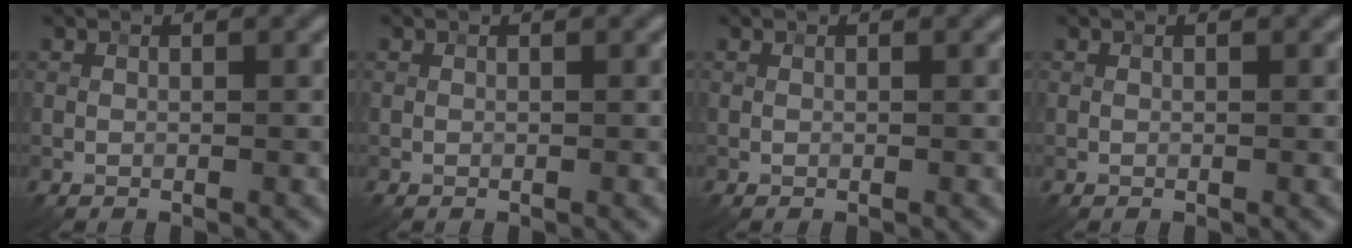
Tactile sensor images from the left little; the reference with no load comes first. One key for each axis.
{"total": 0.0}
{"total": 0.0}
{"total": 0.0}